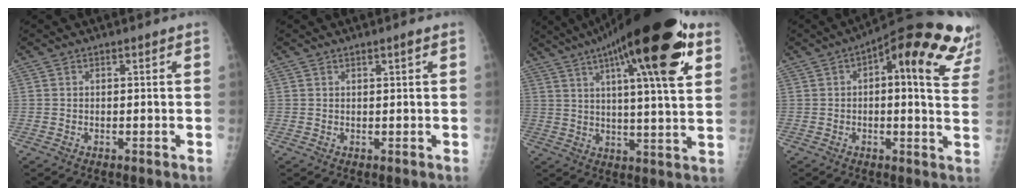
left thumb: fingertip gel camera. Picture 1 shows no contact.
{"total": 0.9, "force": [0.6, 0.0, 0.7], "torque": [-0.009, -0.002, 0.010]}
{"total": 25.8, "force": [12.4, 5.9, 21.8], "torque": [-0.331, -0.009, 0.185]}
{"total": 20.6, "force": [9.8, 6.2, 17.0], "torque": [-0.203, -0.005, 0.106]}